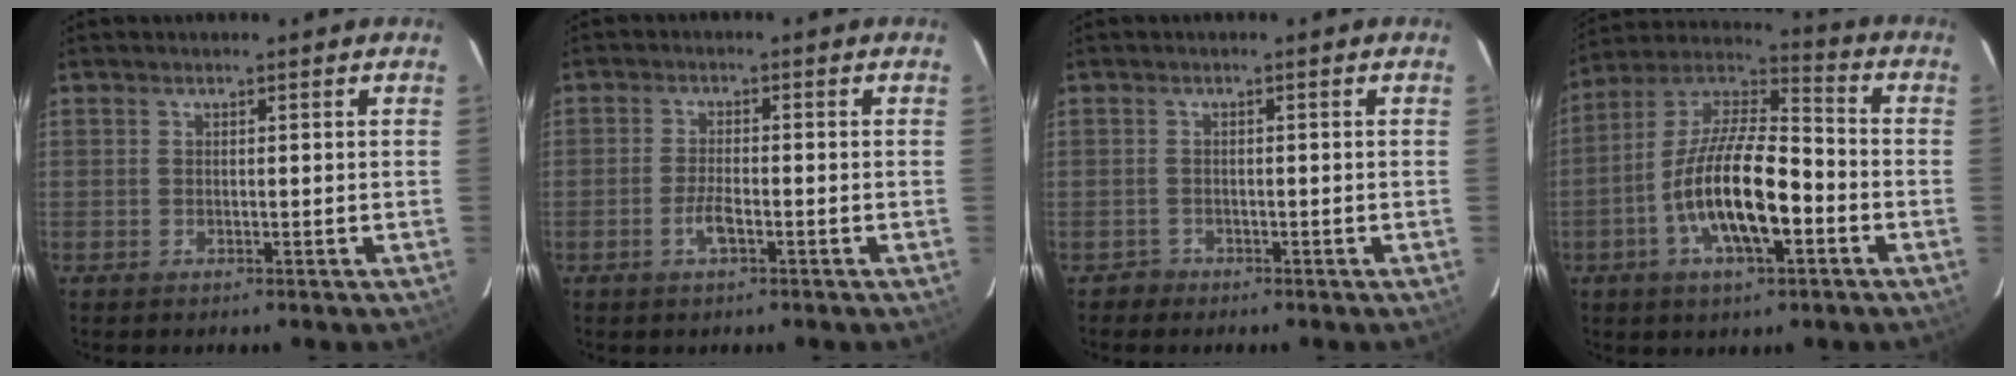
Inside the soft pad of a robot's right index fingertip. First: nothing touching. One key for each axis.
{"total": 3.2, "fx": -1.7, "fy": 1.0, "fz": 2.5, "tx": -0.057, "ty": 0.000, "tz": -0.033}
{"total": 1.4, "fx": -1.0, "fy": 0.9, "fz": -0.3, "tx": 0.003, "ty": 0.007, "tz": -0.018}
{"total": 16.4, "fx": -5.2, "fy": 5.7, "fz": 14.5, "tx": -0.282, "ty": -0.002, "tz": -0.101}